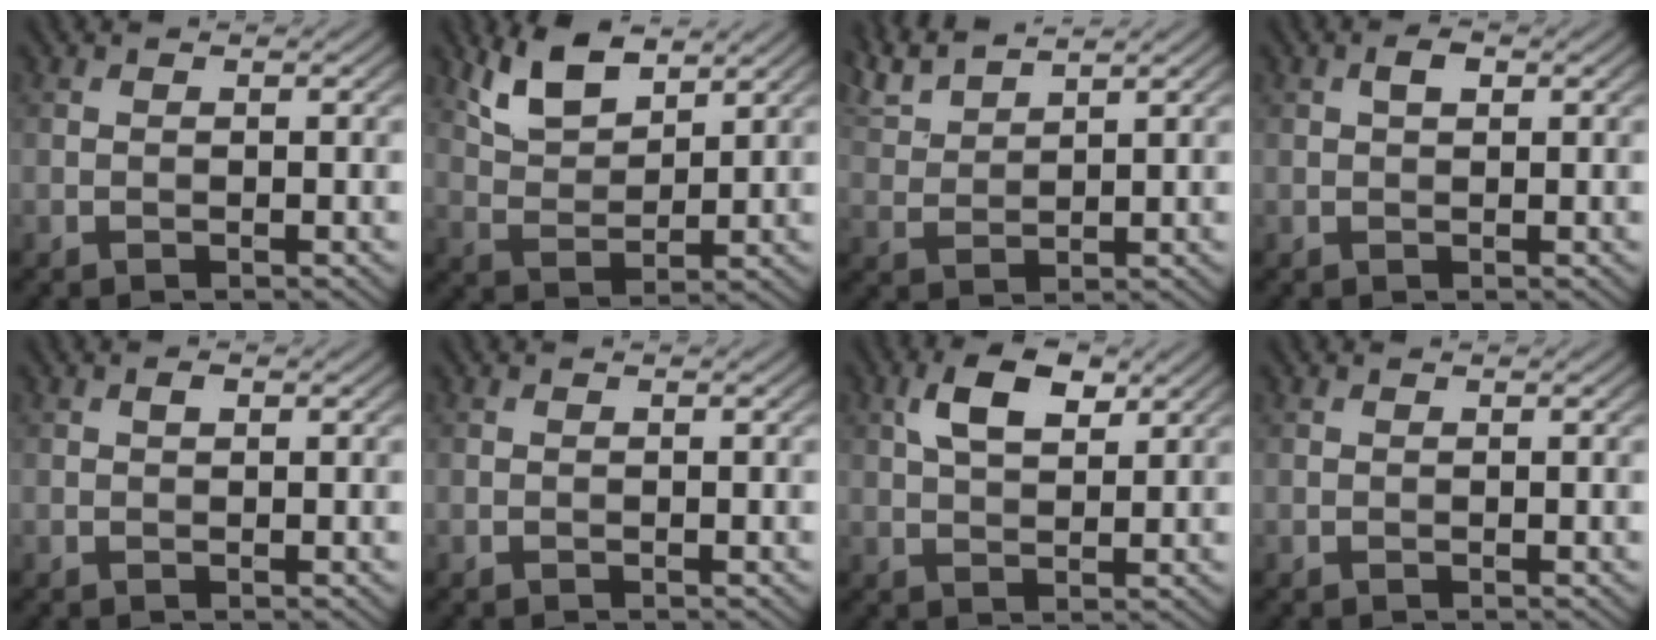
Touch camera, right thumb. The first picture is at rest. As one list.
[{"total": 6.8, "force": [4.7, 2.7, 4.0], "torque": [-0.094, 0.001, 0.099]}, {"total": 5.2, "force": [4.6, 0.9, 2.3], "torque": [-0.065, 0.012, 0.099]}, {"total": 1.6, "force": [0.5, 0.8, 1.2], "torque": [-0.022, 0.004, 0.008]}, {"total": 0.7, "force": [0.3, 0.3, 0.5], "torque": [-0.010, 0.001, 0.004]}, {"total": 0.0}, {"total": 5.7, "force": [2.6, 2.8, 4.3], "torque": [-0.087, 0.005, 0.046]}, {"total": 0.0}]